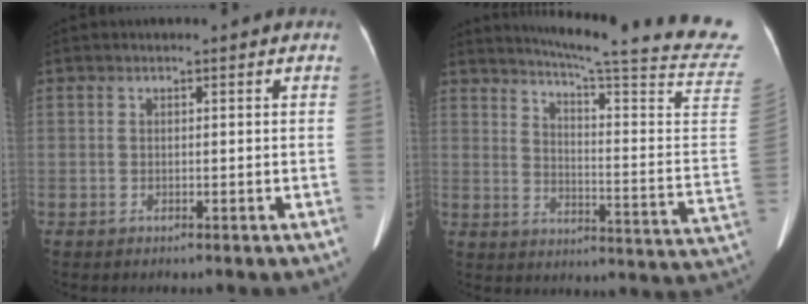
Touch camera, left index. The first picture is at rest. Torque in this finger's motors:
{"motor_torque": [-0.45, -1.65, -0.05, 0.04]}